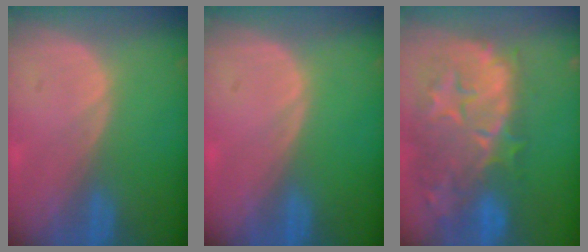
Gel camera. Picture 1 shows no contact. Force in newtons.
{"total": 0.0}
{"total": 14.0, "press": 11.9, "slide": 7.4}